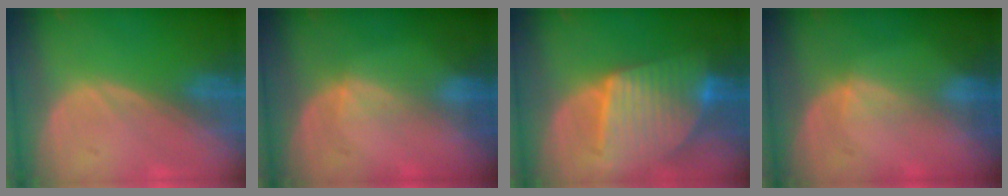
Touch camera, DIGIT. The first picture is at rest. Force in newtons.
{"total": 2.1, "press": 1.7, "slide": 1.2}
{"total": 10.0, "press": 10.0, "slide": 0.7}
{"total": 2.1, "press": 1.7, "slide": 1.2}